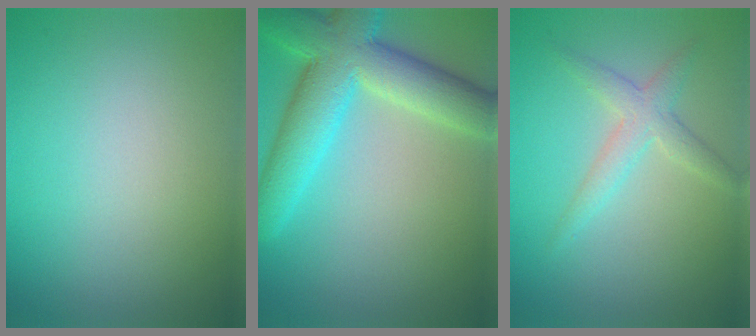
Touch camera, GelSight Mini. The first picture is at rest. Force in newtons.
{"total": 9.2, "press": 9.2, "slide": 0.4}
{"total": 2.7, "press": 2.7, "slide": 0.1}